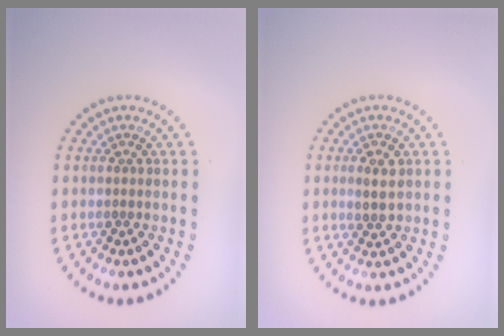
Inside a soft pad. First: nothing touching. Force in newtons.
{"total": 1.9, "press": 1.8, "slide": 0.4}